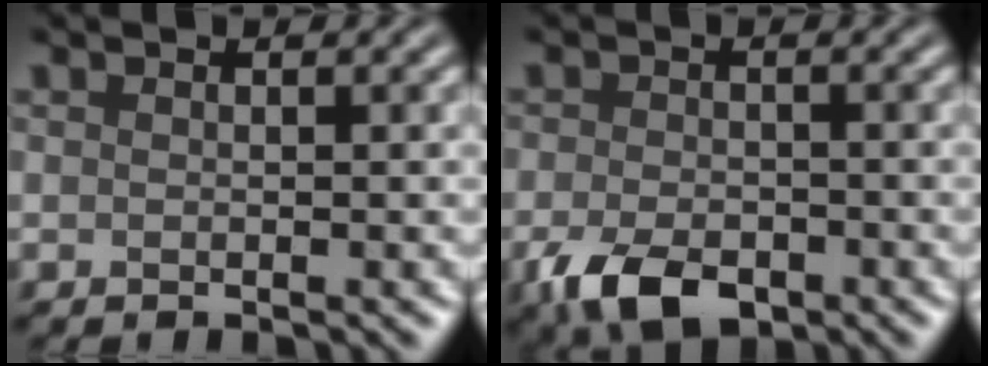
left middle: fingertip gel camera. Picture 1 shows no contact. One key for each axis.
{"total": 4.8, "fx": -3.2, "fy": 2.3, "fz": 2.8, "tx": -0.061, "ty": -0.008, "tz": -0.052}